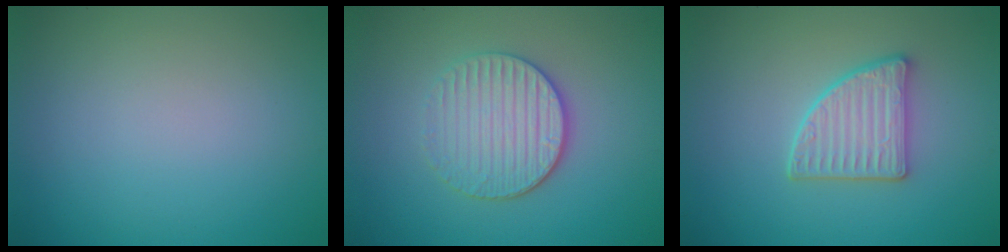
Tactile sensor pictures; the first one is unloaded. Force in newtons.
{"total": 3.9, "press": 3.4, "slide": 1.9}
{"total": 3.5, "press": 3.2, "slide": 1.5}